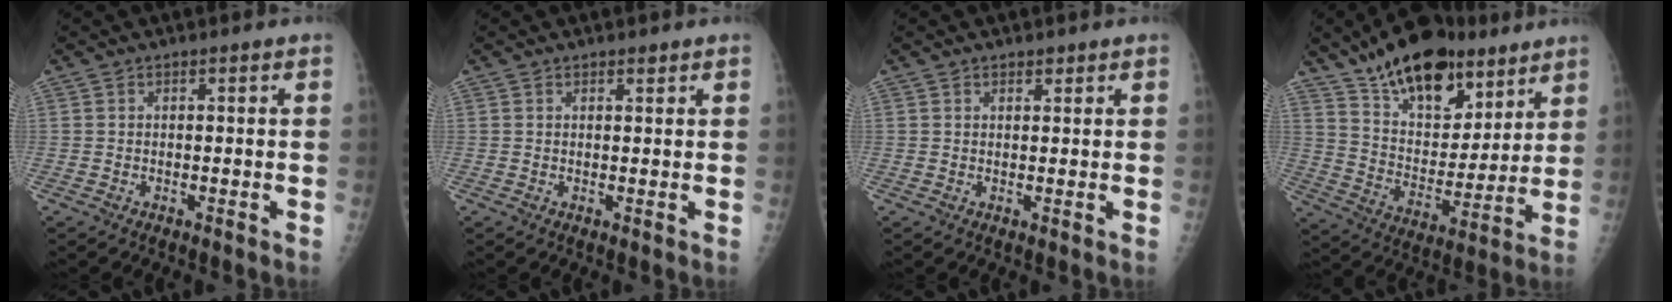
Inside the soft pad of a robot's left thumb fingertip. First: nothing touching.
{"total": 0.9, "force": [0.8, 0.4, 0.3], "torque": [-0.001, -0.006, 0.010]}
{"total": 1.3, "force": [1.0, 0.7, 0.4], "torque": [0.003, -0.006, 0.013]}
{"total": 22.1, "force": [14.9, 11.1, 12.0], "torque": [-0.156, -0.062, 0.251]}